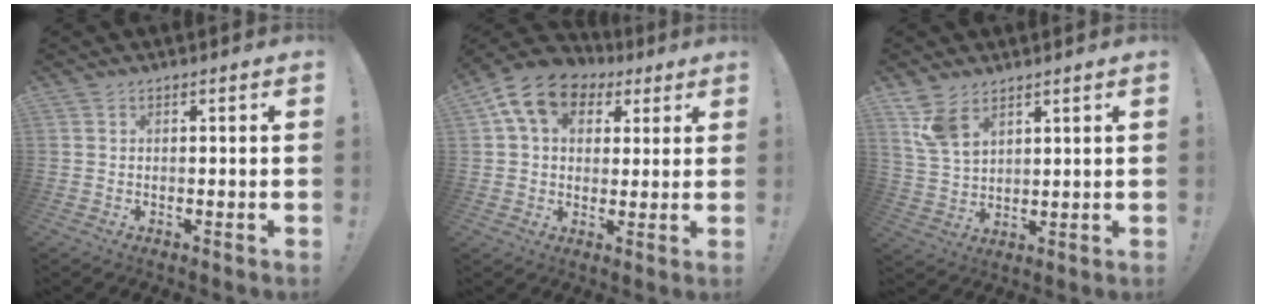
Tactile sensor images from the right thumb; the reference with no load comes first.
{"total": 13.0, "force": [5.4, 9.4, 7.1], "torque": [-0.118, -0.007, 0.106]}
{"total": 7.6, "force": [5.1, 3.8, 4.2], "torque": [-0.074, -0.022, 0.101]}